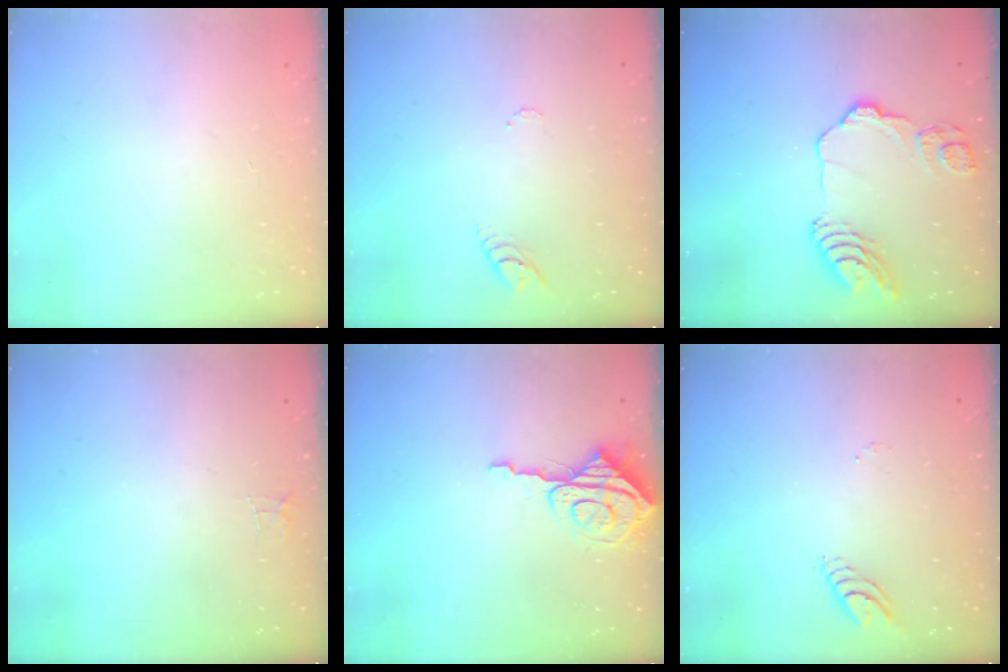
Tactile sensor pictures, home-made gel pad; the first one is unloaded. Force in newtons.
{"total": 4.1, "press": 4.0, "slide": 0.4}
{"total": 13.5, "press": 13.4, "slide": 1.6}
{"total": 2.9, "press": 2.9, "slide": 0.2}
{"total": 7.8, "press": 7.7, "slide": 0.7}
{"total": 4.2, "press": 4.2, "slide": 0.3}